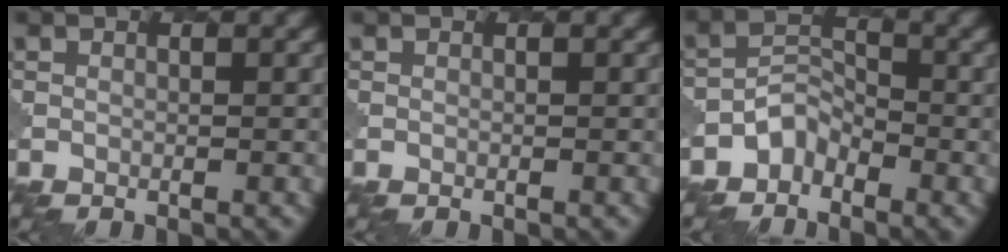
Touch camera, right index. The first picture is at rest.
{"total": 0.0}
{"total": 2.3, "force": [-1.7, 1.4, 0.7], "torque": [-0.009, 0.010, -0.038]}